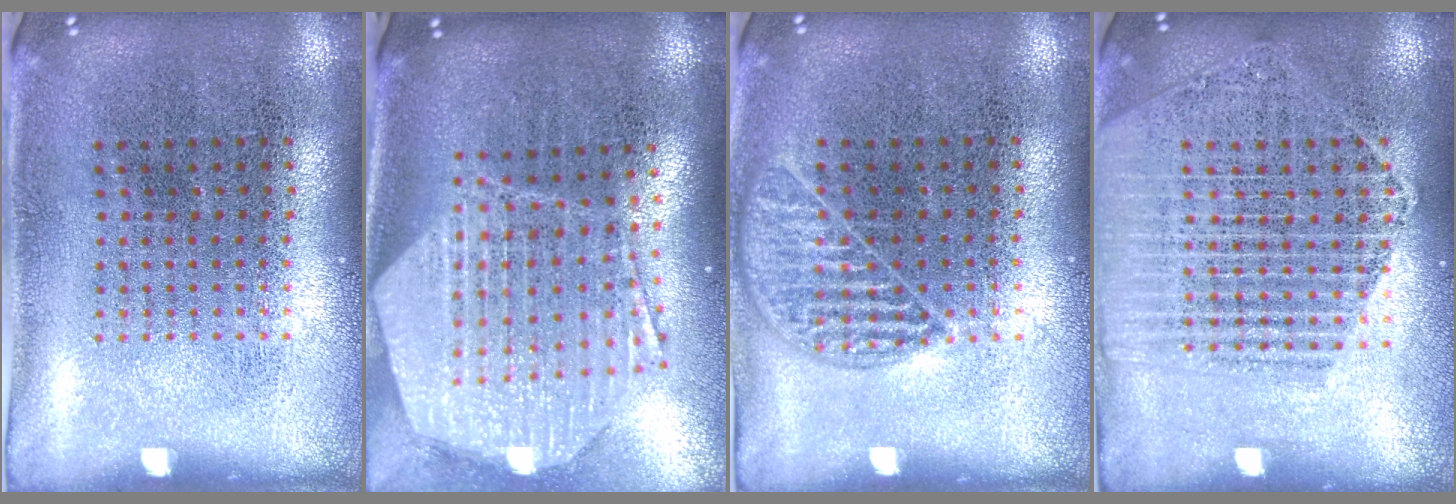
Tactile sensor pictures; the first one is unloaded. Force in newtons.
{"total": 2.9, "press": 2.3, "slide": 1.8}
{"total": 1.1, "press": 1.0, "slide": 0.4}
{"total": 1.8, "press": 1.7, "slide": 0.6}